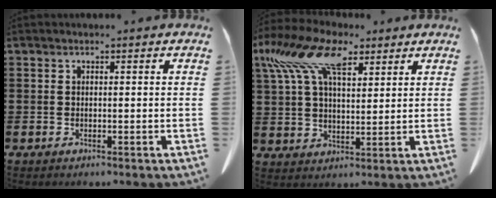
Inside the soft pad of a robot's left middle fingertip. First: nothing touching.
{"total": 12.6, "force": [7.6, 5.4, 8.5], "torque": [-0.191, -0.003, 0.141]}